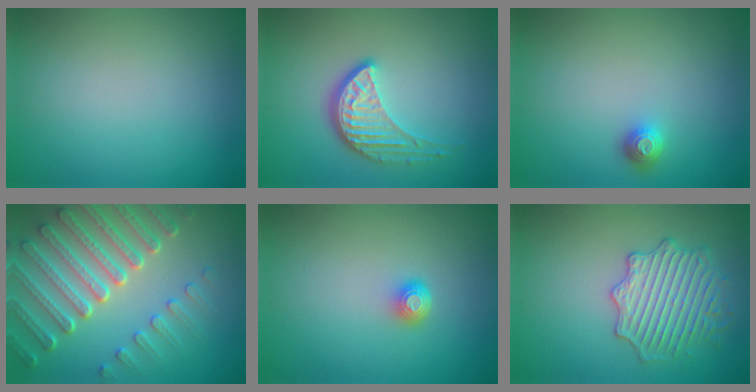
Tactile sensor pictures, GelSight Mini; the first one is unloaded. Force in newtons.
{"total": 3.9, "press": 3.0, "slide": 2.5}
{"total": 1.4, "press": 1.2, "slide": 0.5}
{"total": 7.4, "press": 5.7, "slide": 4.8}
{"total": 1.4, "press": 1.1, "slide": 1.0}
{"total": 3.8, "press": 3.7, "slide": 0.6}